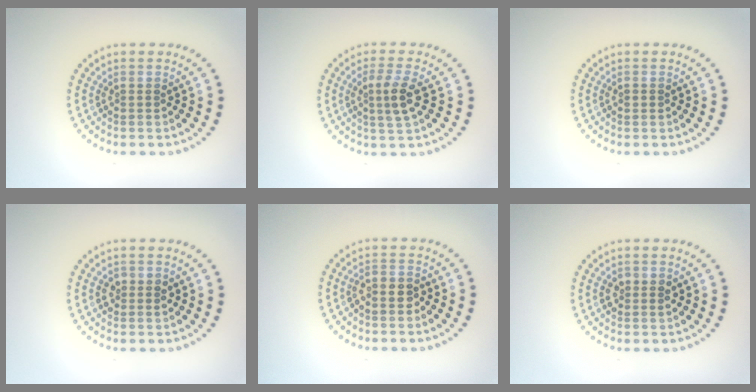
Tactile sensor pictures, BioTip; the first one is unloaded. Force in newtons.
{"total": 2.7, "press": 2.5, "slide": 1.1}
{"total": 0.8, "press": 0.8, "slide": 0.1}
{"total": 1.5, "press": 1.5, "slide": 0.2}
{"total": 2.0, "press": 1.8, "slide": 0.8}
{"total": 1.5, "press": 1.5, "slide": 0.3}